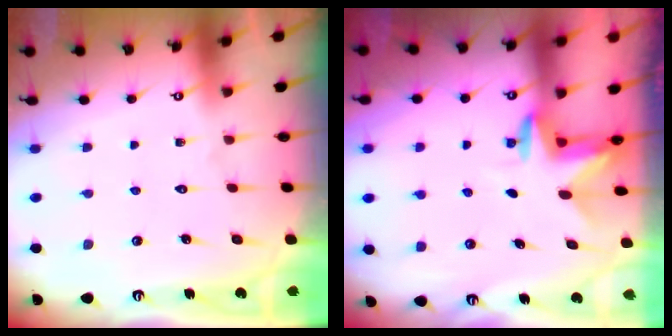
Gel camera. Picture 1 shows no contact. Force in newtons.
{"total": 2.7, "press": 2.7, "slide": 0.2}